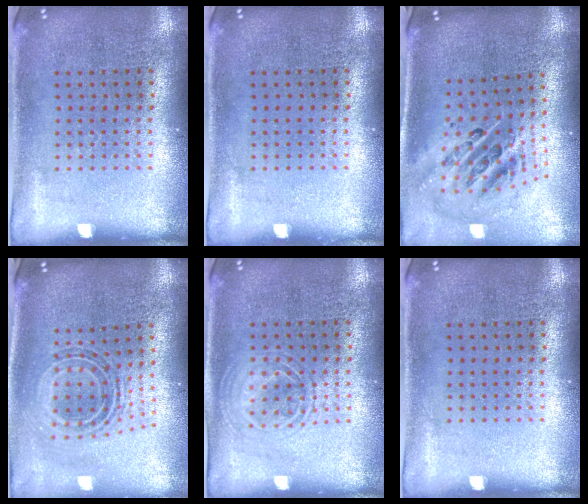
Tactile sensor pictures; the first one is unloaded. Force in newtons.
{"total": 0.0}
{"total": 2.7, "press": 1.8, "slide": 2.0}
{"total": 0.9, "press": 0.8, "slide": 0.4}
{"total": 1.3, "press": 1.2, "slide": 0.2}
{"total": 0.0}